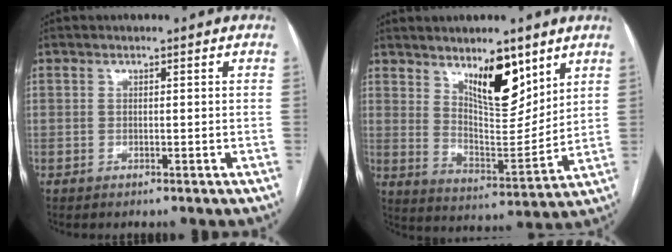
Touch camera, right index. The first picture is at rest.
{"total": 11.3, "force": [6.9, 3.7, 8.1], "torque": [-0.135, -0.007, 0.126]}